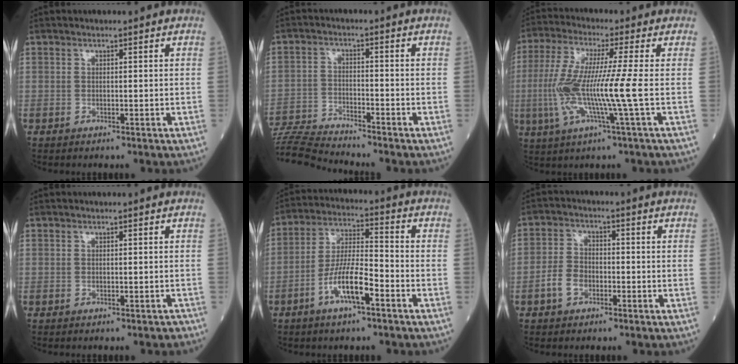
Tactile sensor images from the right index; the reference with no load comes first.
{"total": 8.1, "force": [-8.0, -1.3, 0.4], "torque": [-0.010, -0.009, -0.154]}
{"total": 11.6, "force": [-1.7, -0.9, 11.4], "torque": [-0.241, -0.008, -0.040]}
{"total": 1.0, "force": [-0.9, 0.4, 0.4], "torque": [-0.006, -0.001, -0.010]}
{"total": 8.8, "force": [-4.3, 1.6, 7.6], "torque": [-0.148, 0.003, -0.082]}
{"total": 4.4, "force": [-2.0, 3.0, 2.5], "torque": [-0.058, 0.011, -0.040]}